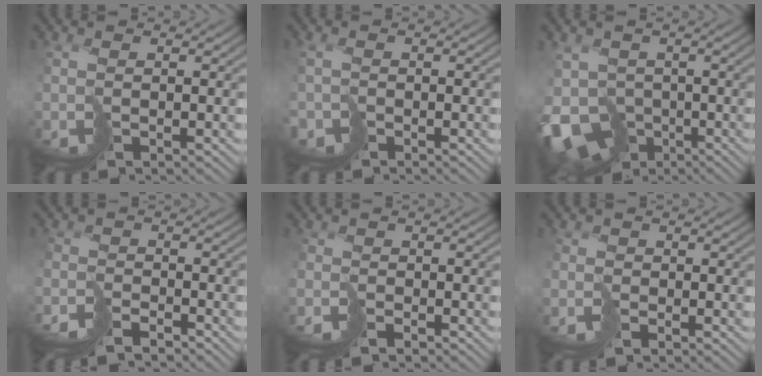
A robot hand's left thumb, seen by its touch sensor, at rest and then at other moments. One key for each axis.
{"total": 1.4, "fx": -1.1, "fy": 0.8, "fz": 0.0, "tx": 0.005, "ty": -0.004, "tz": -0.025}
{"total": 9.6, "fx": -3.9, "fy": 7.3, "fz": 4.9, "tx": -0.125, "ty": -0.025, "tz": -0.070}
{"total": 3.4, "fx": -3.4, "fy": 0.2, "fz": 0.4, "tx": 0.005, "ty": -0.001, "tz": -0.066}
{"total": 1.5, "fx": -1.4, "fy": -0.3, "fz": -0.5, "tx": 0.028, "ty": 0.002, "tz": -0.027}
{"total": 1.0, "fx": -0.5, "fy": -0.1, "fz": -0.8, "tx": 0.031, "ty": 0.005, "tz": -0.014}